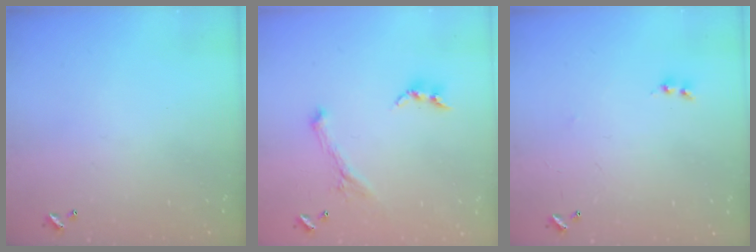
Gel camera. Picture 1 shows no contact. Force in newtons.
{"total": 1.6, "press": 1.5, "slide": 0.4}
{"total": 1.8, "press": 1.8, "slide": 0.3}